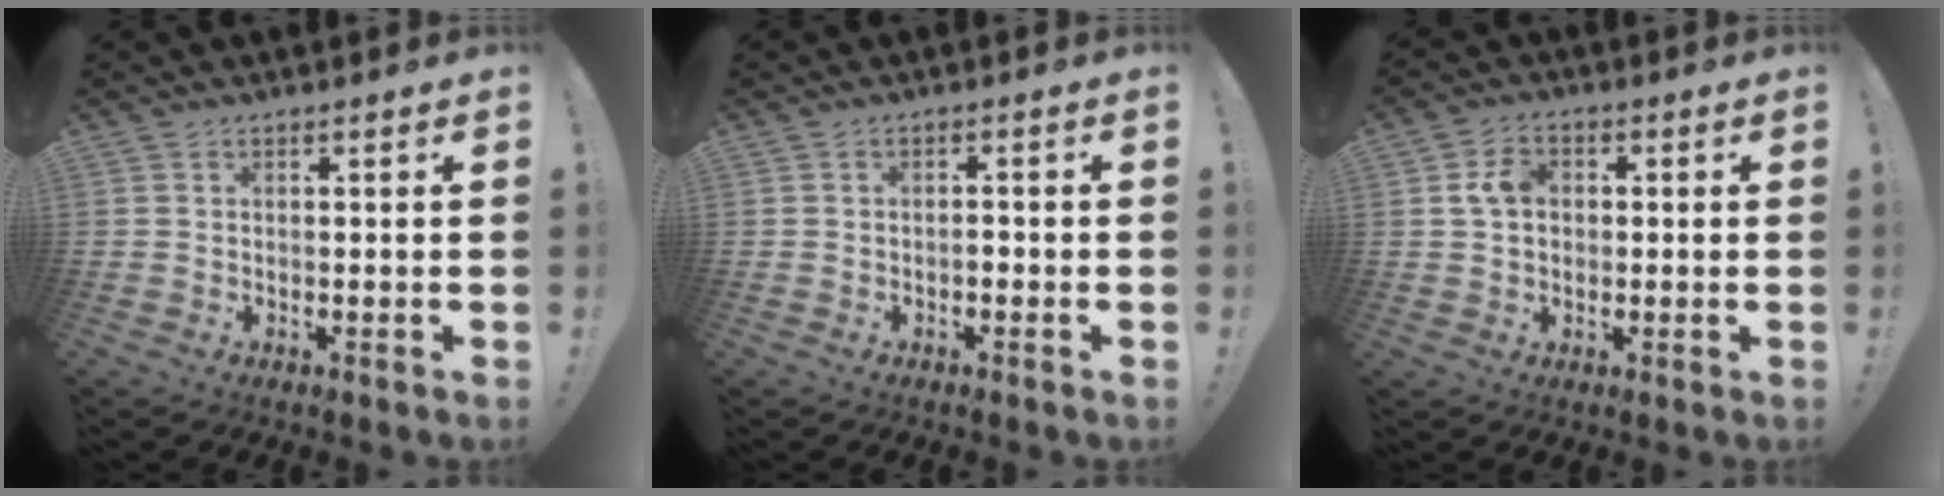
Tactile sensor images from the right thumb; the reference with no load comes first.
{"total": 1.4, "force": [-1.0, 0.5, 0.9], "torque": [-0.017, 0.005, -0.017]}
{"total": 6.8, "force": [1.0, 5.1, 4.4], "torque": [-0.078, 0.015, 0.021]}